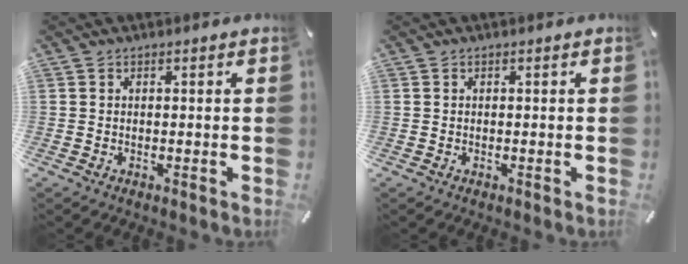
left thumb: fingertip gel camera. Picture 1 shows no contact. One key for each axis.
{"total": 0.0}